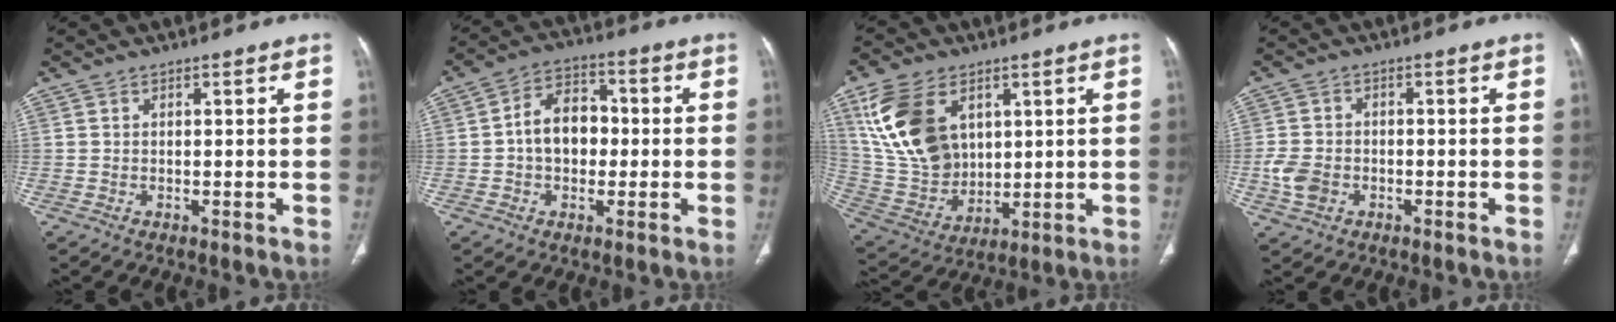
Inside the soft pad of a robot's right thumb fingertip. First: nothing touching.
{"total": 9.4, "force": [-0.4, 6.9, 6.4], "torque": [-0.073, 0.026, -0.016]}
{"total": 17.6, "force": [6.6, 11.9, 11.2], "torque": [-0.201, -0.021, 0.147]}
{"total": 5.1, "force": [-1.6, 3.9, 2.8], "torque": [-0.057, 0.010, -0.029]}